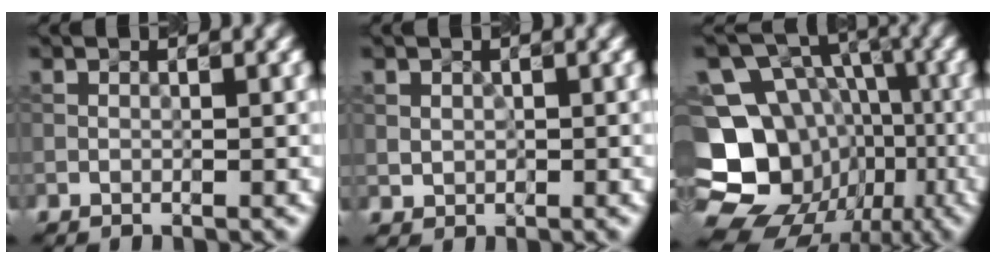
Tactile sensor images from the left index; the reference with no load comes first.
{"total": 0.9, "force": [0.2, 0.8, 0.3], "torque": [-0.005, -0.002, 0.008]}
{"total": 18.1, "force": [-6.1, 15.8, 6.5], "torque": [-0.143, -0.005, -0.094]}